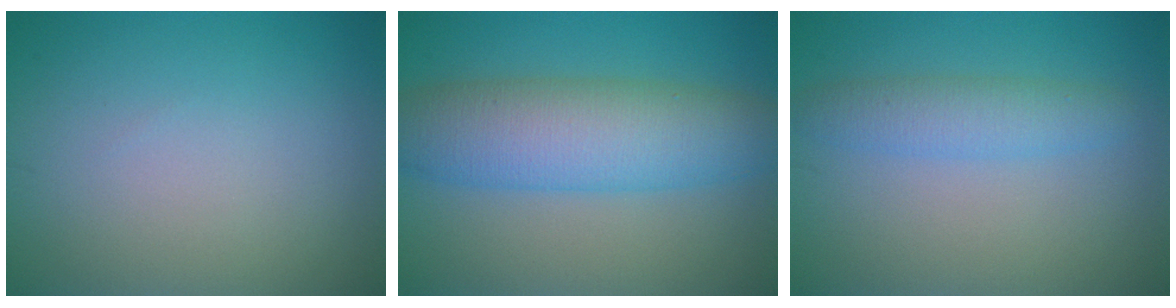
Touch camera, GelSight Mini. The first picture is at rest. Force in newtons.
{"total": 8.2, "press": 8.2, "slide": 0.3}
{"total": 2.9, "press": 2.9, "slide": 0.1}